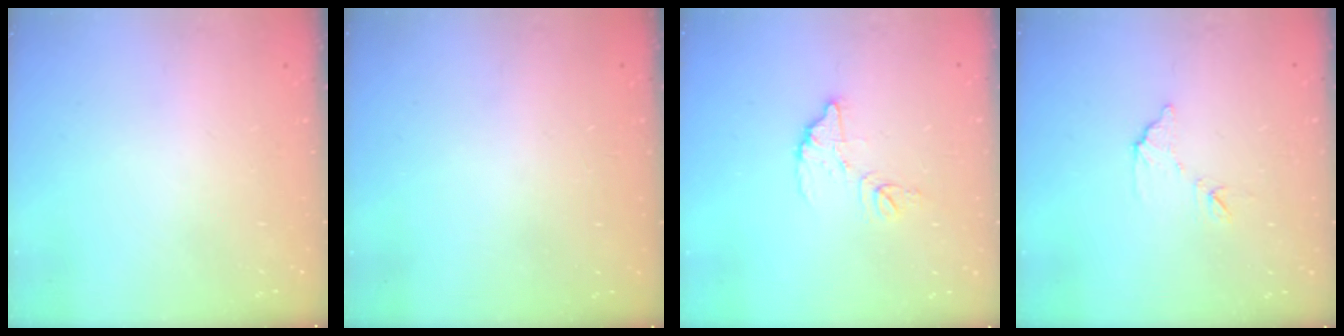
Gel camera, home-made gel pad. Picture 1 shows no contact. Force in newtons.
{"total": 3.7, "press": 3.7, "slide": 0.0}
{"total": 9.6, "press": 9.5, "slide": 0.7}
{"total": 7.4, "press": 7.4, "slide": 0.2}